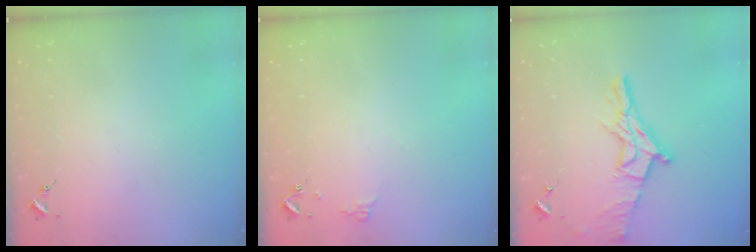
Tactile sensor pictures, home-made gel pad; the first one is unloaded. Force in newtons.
{"total": 4.4, "press": 4.4, "slide": 0.5}
{"total": 15.7, "press": 15.7, "slide": 1.0}